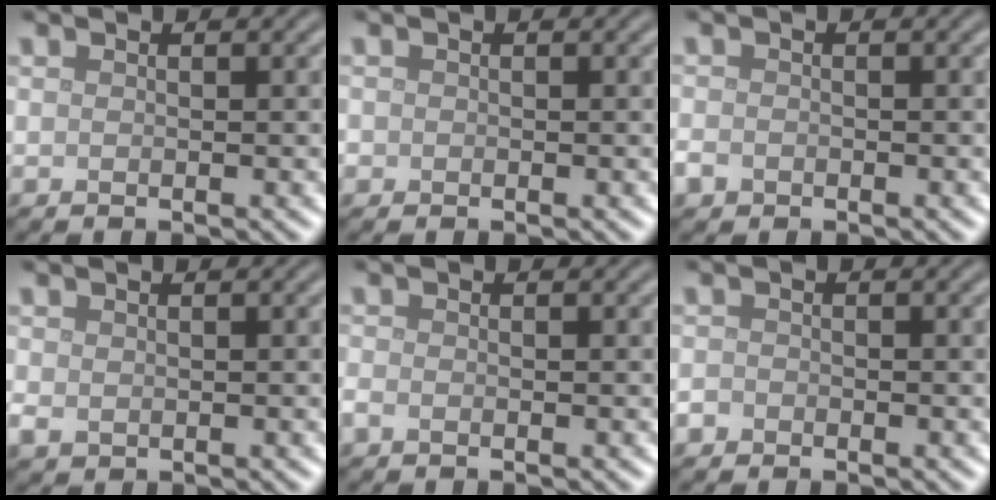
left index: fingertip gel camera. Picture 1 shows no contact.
{"total": 0.7, "force": [-0.2, 0.7, 0.1], "torque": [0.004, -0.005, -0.005]}
{"total": 1.4, "force": [-0.8, 1.0, 0.4], "torque": [-0.005, -0.003, -0.020]}
{"total": 1.3, "force": [-0.1, 1.1, 0.6], "torque": [-0.016, -0.002, -0.001]}
{"total": 0.9, "force": [-0.6, 0.5, 0.4], "torque": [-0.010, -0.003, -0.013]}
{"total": 1.0, "force": [-0.6, 0.8, 0.1], "torque": [0.001, -0.001, -0.015]}